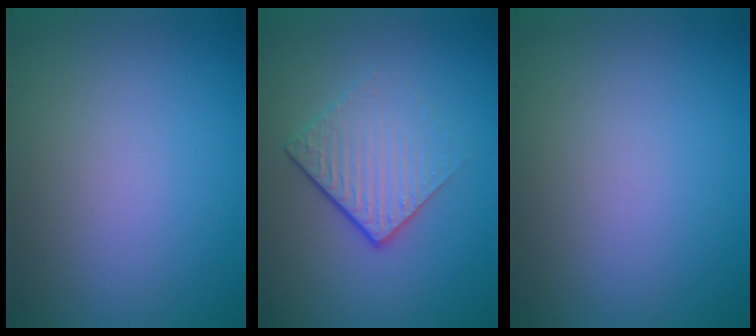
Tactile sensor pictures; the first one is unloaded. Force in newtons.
{"total": 4.4, "press": 2.7, "slide": 3.5}
{"total": 0.0}